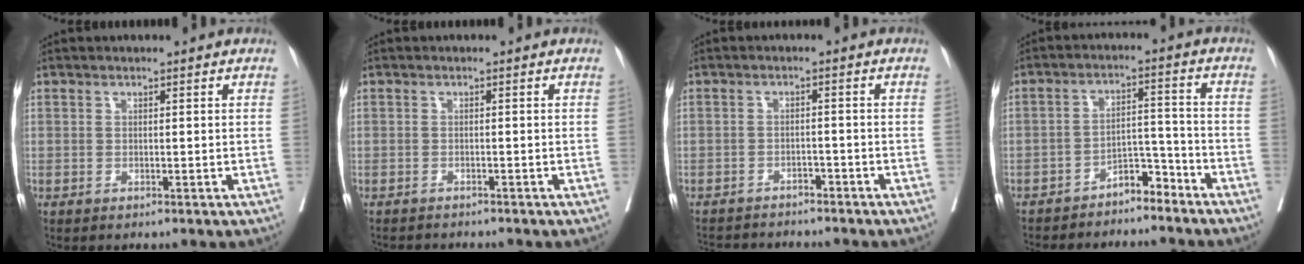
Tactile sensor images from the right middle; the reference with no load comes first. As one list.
[{"total": 4.1, "force": [-4.0, 0.4, 1.0], "torque": [-0.009, -0.009, -0.059]}, {"total": 8.9, "force": [-8.2, 2.2, 2.5], "torque": [-0.038, 0.009, -0.116]}, {"total": 7.5, "force": [-6.6, 2.7, 2.3], "torque": [-0.032, 0.022, -0.109]}]